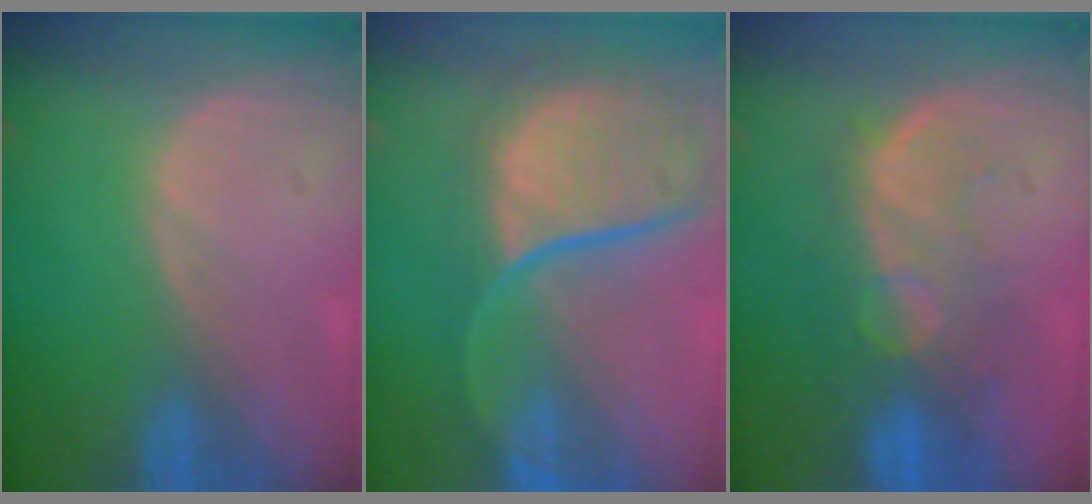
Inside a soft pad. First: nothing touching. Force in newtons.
{"total": 12.1, "press": 9.8, "slide": 7.1}
{"total": 9.2, "press": 8.3, "slide": 4.0}